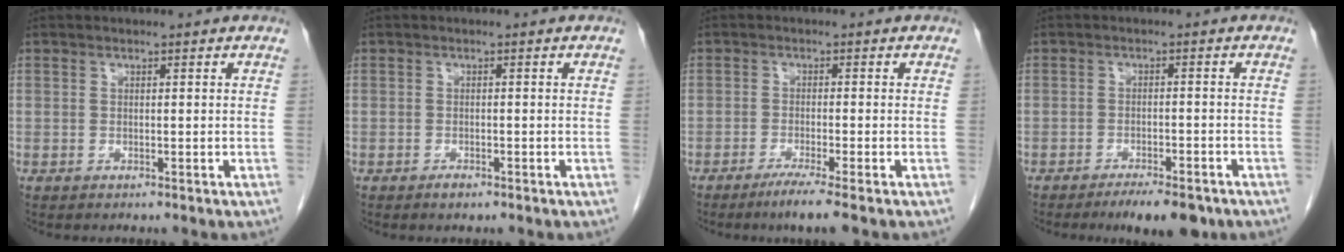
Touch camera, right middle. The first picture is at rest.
{"total": 1.0, "force": [-0.8, 0.3, 0.6], "torque": [-0.012, -0.001, -0.009]}
{"total": 4.1, "force": [-2.9, -0.7, 2.8], "torque": [-0.052, -0.013, -0.053]}
{"total": 6.5, "force": [-5.0, 1.8, 3.9], "torque": [-0.047, -0.006, -0.070]}